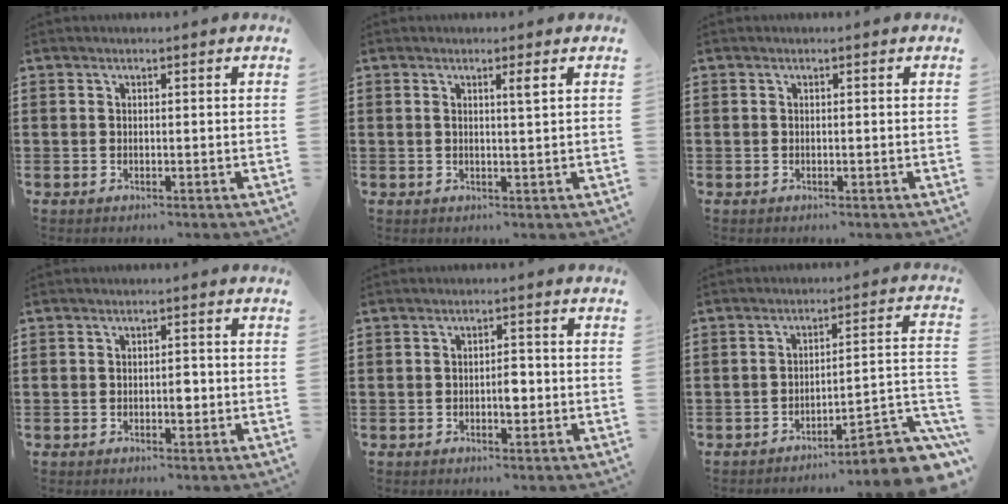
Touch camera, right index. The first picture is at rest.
{"total": 1.5, "force": [0.6, -0.2, 1.4], "torque": [-0.027, -0.002, 0.008]}
{"total": 0.0}
{"total": 2.2, "force": [-0.5, 1.1, 1.9], "torque": [-0.035, 0.002, -0.009]}
{"total": 2.6, "force": [-0.5, 1.0, 2.3], "torque": [-0.035, -0.002, -0.011]}
{"total": 6.0, "force": [-4.7, 0.7, 3.8], "torque": [-0.050, -0.018, -0.092]}